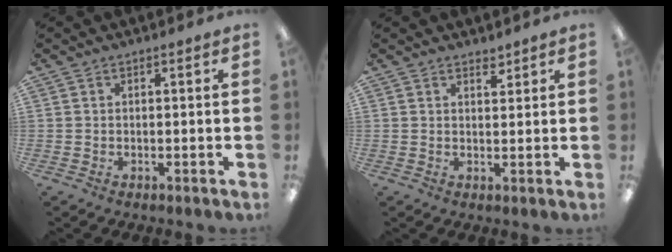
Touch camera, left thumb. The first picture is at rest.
{"total": 2.2, "force": [2.0, 0.8, 0.8], "torque": [-0.002, -0.010, 0.033]}